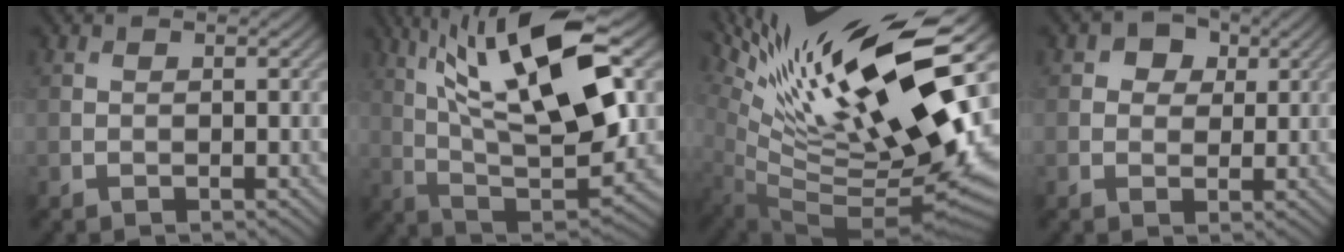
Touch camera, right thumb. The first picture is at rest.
{"total": 16.8, "force": [5.9, 5.4, 14.7], "torque": [-0.275, 0.007, 0.103]}
{"total": 18.9, "force": [6.7, 6.0, 16.6], "torque": [-0.278, 0.013, 0.125]}
{"total": 3.4, "force": [1.1, 2.8, 1.6], "torque": [-0.024, 0.004, 0.010]}